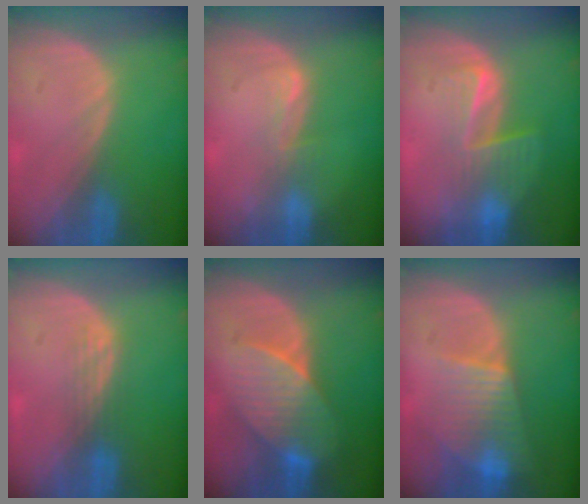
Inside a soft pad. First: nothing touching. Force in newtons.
{"total": 2.0, "press": 2.0, "slide": 0.3}
{"total": 6.9, "press": 6.0, "slide": 3.5}
{"total": 2.9, "press": 2.5, "slide": 1.5}
{"total": 7.5, "press": 7.4, "slide": 1.2}
{"total": 7.8, "press": 7.1, "slide": 3.2}